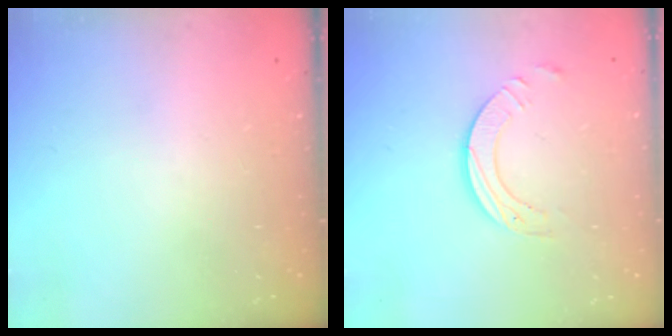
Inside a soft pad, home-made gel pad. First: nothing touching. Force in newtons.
{"total": 6.9, "press": 6.9, "slide": 0.7}